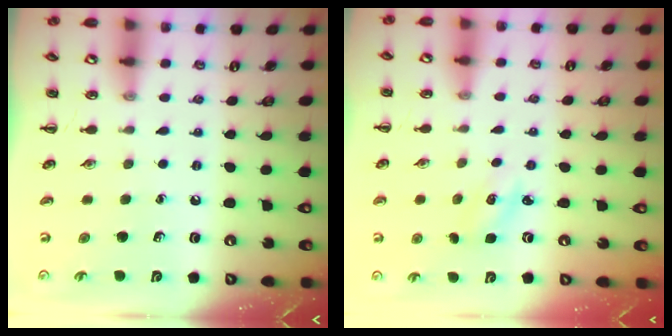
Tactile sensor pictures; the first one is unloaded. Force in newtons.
{"total": 2.5, "press": 2.4, "slide": 0.7}